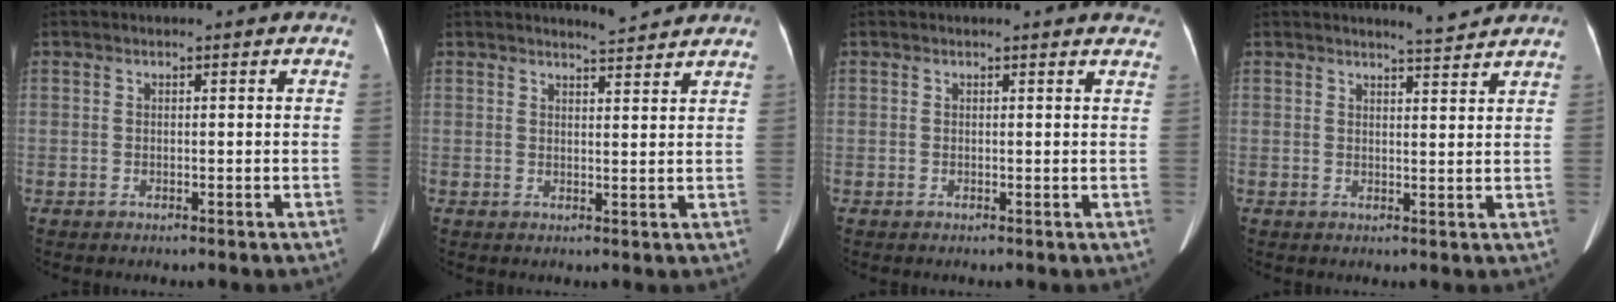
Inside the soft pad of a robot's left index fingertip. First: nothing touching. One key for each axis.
{"total": 3.2, "fx": 3.2, "fy": -0.2, "fz": 0.5, "tx": -0.015, "ty": -0.003, "tz": 0.046}
{"total": 2.8, "fx": 2.8, "fy": 0.4, "fz": 0.6, "tx": -0.010, "ty": -0.010, "tz": 0.009}
{"total": 3.0, "fx": 2.9, "fy": -0.4, "fz": 0.5, "tx": -0.016, "ty": -0.010, "tz": 0.043}